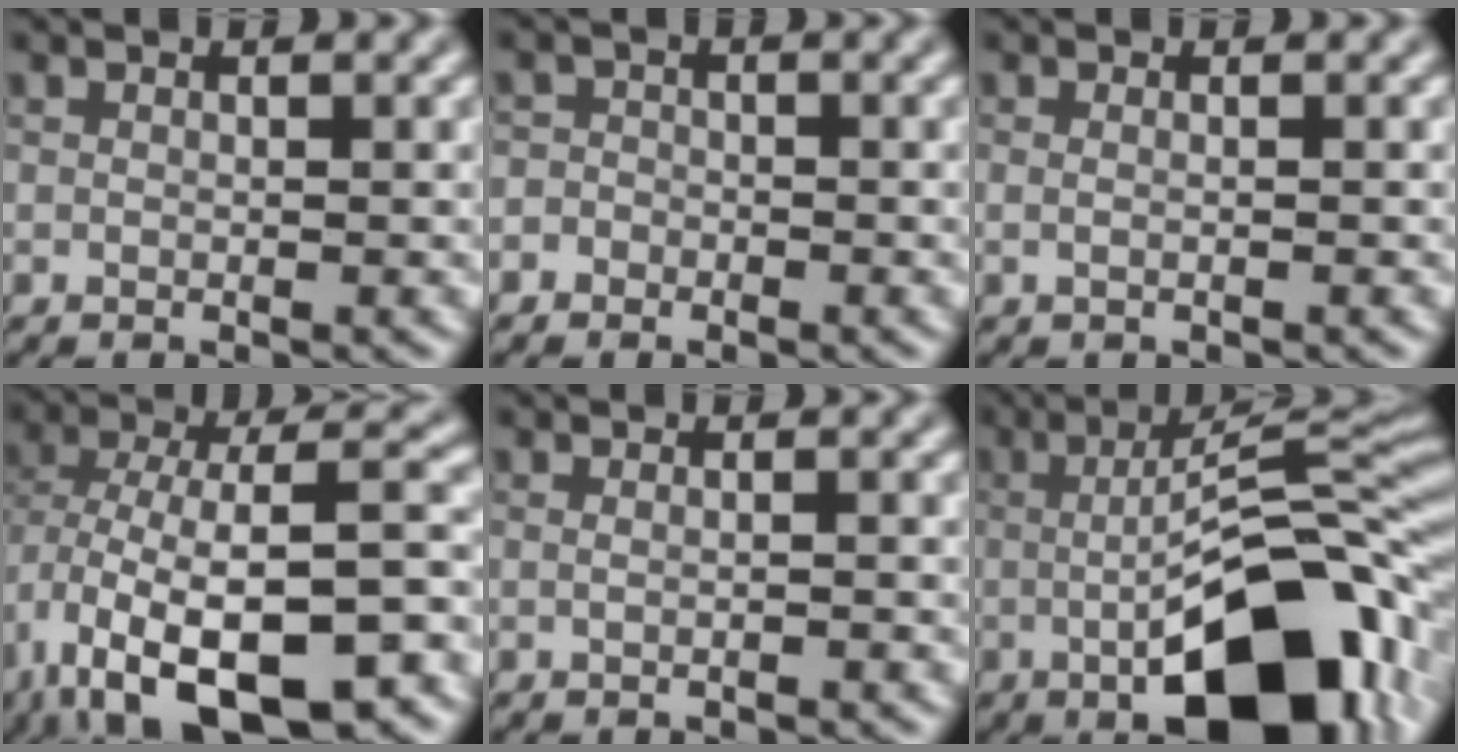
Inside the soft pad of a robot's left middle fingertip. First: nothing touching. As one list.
[{"total": 2.0, "force": [-1.0, 1.7, 0.2], "torque": [0.017, 0.011, -0.028]}, {"total": 0.8, "force": [0.0, 0.3, 0.8], "torque": [-0.014, -0.007, -0.006]}, {"total": 14.8, "force": [-5.7, 6.8, 11.9], "torque": [-0.211, 0.008, -0.087]}, {"total": 0.8, "force": [-0.1, 0.3, 0.8], "torque": [-0.014, -0.005, -0.007]}, {"total": 13.6, "force": [-3.4, 4.6, 12.3], "torque": [-0.180, 0.003, -0.060]}]